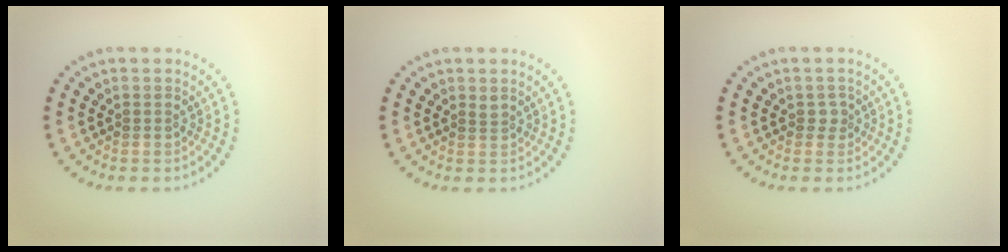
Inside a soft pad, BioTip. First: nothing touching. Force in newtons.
{"total": 0.7, "press": 0.4, "slide": 0.6}
{"total": 1.1, "press": 0.7, "slide": 0.8}